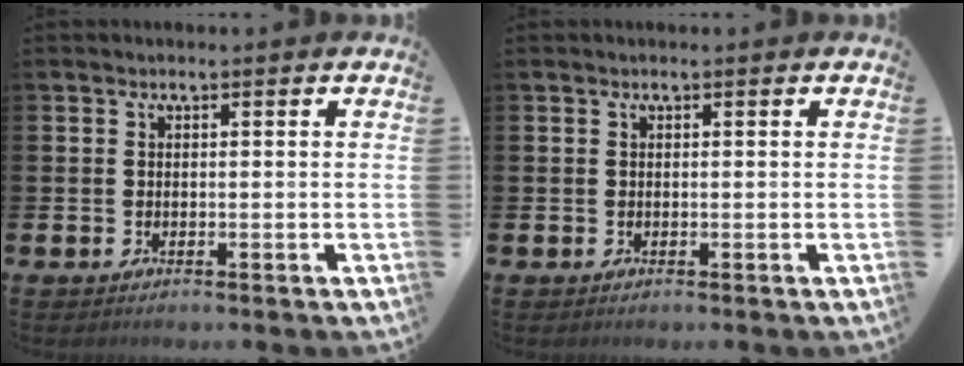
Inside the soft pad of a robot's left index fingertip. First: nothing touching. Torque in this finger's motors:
{"motor_torque": [-0.01, 0.14, 0.00, 0.00]}